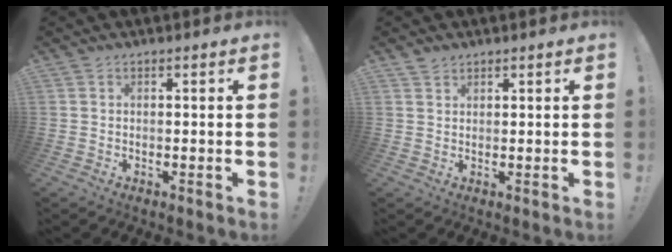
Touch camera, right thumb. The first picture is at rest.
{"total": 1.7, "force": [1.4, 0.8, 0.4], "torque": [-0.006, -0.006, 0.027]}